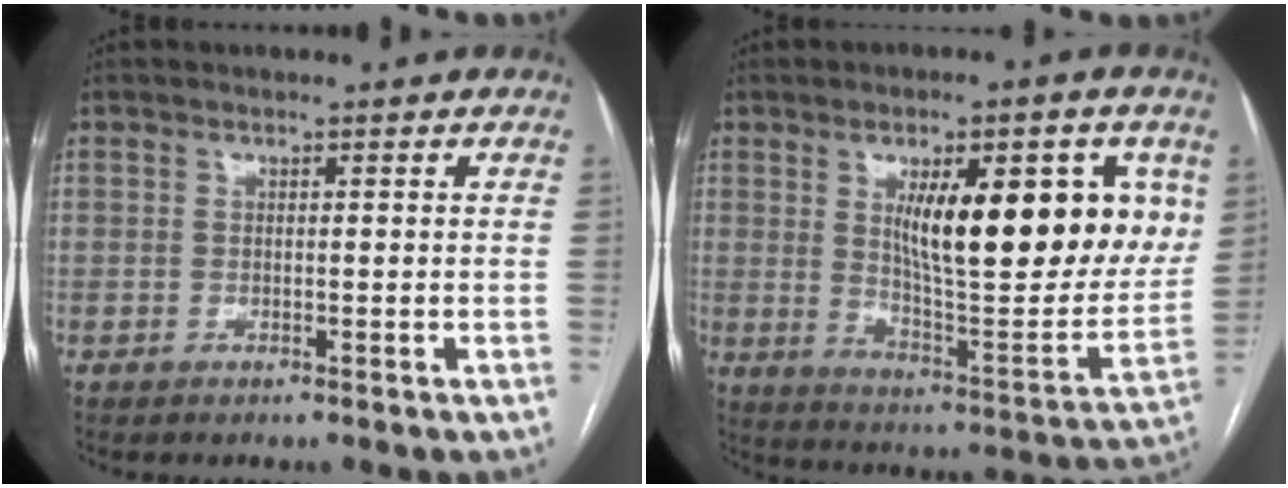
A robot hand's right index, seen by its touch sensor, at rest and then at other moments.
{"total": 21.3, "force": [6.7, 5.5, 19.5], "torque": [-0.278, -0.003, 0.108]}